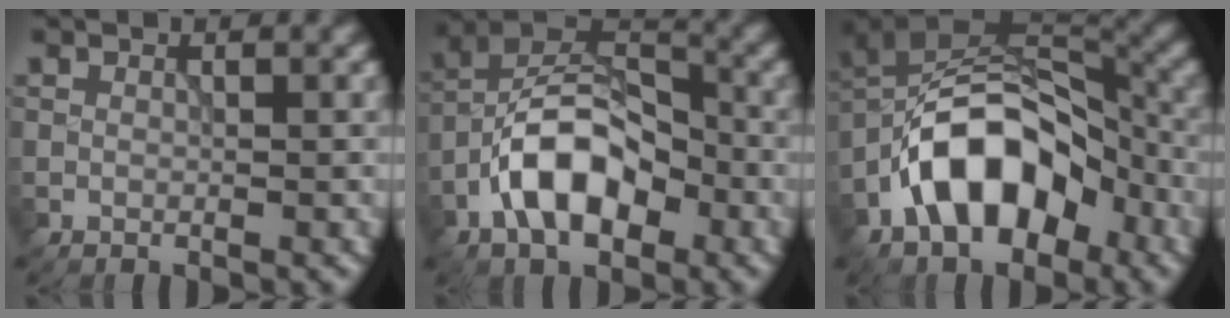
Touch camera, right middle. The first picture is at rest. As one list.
[{"total": 8.7, "force": [-3.4, 4.9, 6.4], "torque": [-0.110, 0.020, -0.070]}, {"total": 11.1, "force": [-4.8, 6.5, 7.5], "torque": [-0.118, 0.017, -0.093]}]